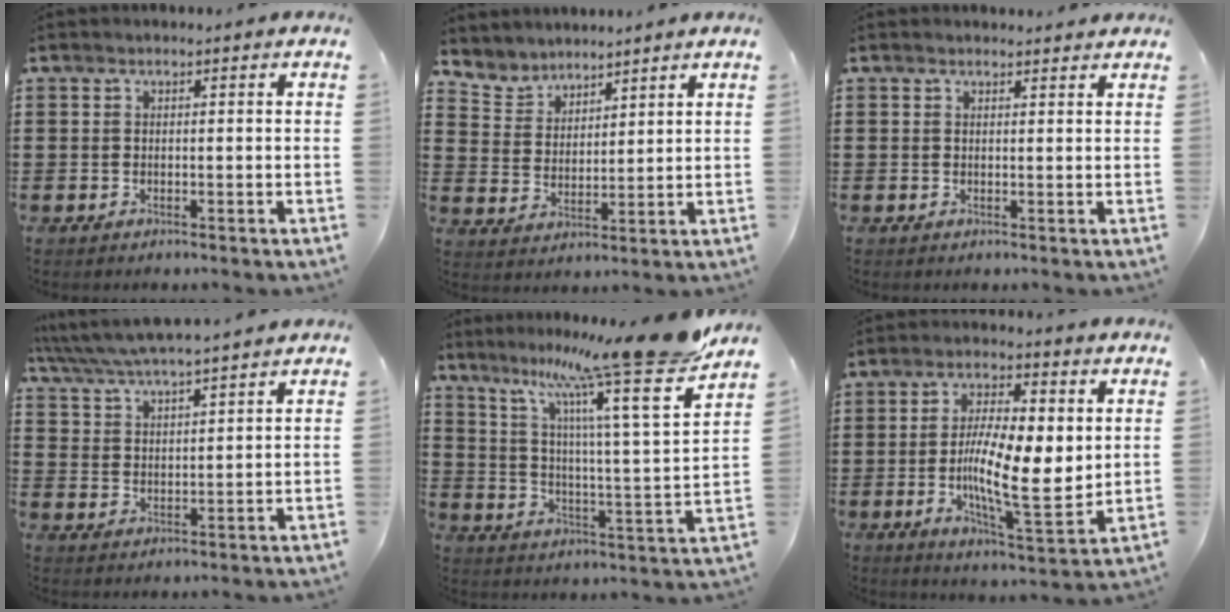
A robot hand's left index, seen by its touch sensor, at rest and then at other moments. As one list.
[{"total": 4.7, "force": [4.5, 1.4, -0.2], "torque": [-0.020, -0.016, 0.083]}, {"total": 1.4, "force": [1.2, 0.6, -0.3], "torque": [0.002, 0.003, 0.025]}, {"total": 5.1, "force": [4.9, 0.2, 1.5], "torque": [-0.050, -0.026, 0.085]}, {"total": 16.3, "force": [13.9, -0.2, 8.6], "torque": [-0.158, -0.106, 0.217]}, {"total": 11.1, "force": [-0.1, 3.7, 10.5], "torque": [-0.166, -0.017, -0.003]}]